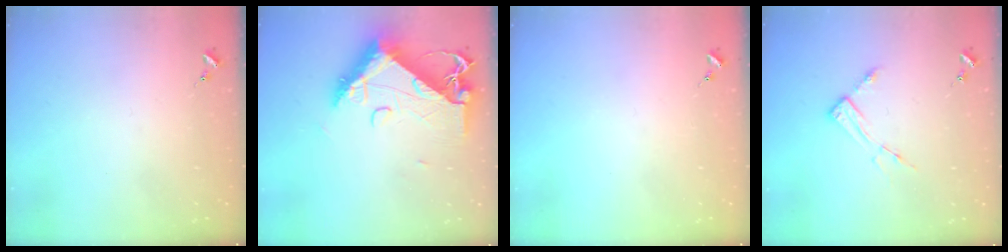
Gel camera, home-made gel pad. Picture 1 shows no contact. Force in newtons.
{"total": 15.2, "press": 15.1, "slide": 1.3}
{"total": 0.0}
{"total": 6.2, "press": 6.2, "slide": 0.4}